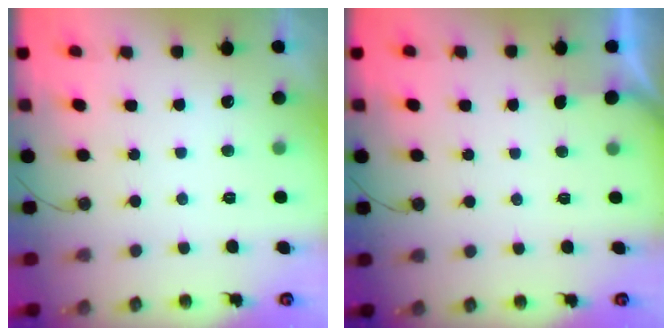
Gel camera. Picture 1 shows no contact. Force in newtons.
{"total": 1.3, "press": 1.2, "slide": 0.2}